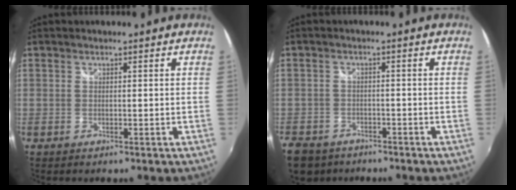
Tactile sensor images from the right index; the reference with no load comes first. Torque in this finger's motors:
{"motor_torque": [-1.36, -0.78, -1.06, -0.21]}